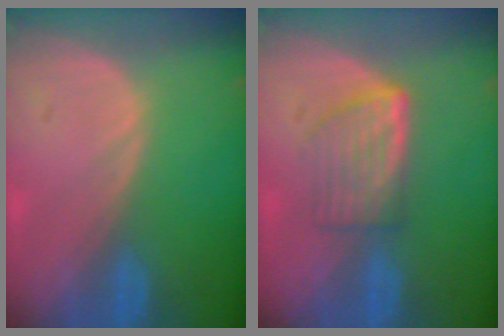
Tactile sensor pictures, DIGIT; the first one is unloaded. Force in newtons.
{"total": 5.8, "press": 5.2, "slide": 2.5}